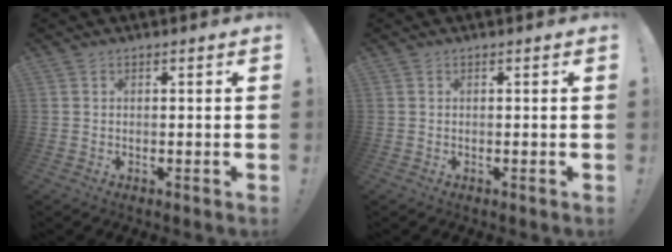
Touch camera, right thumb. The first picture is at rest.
{"total": 0.0}